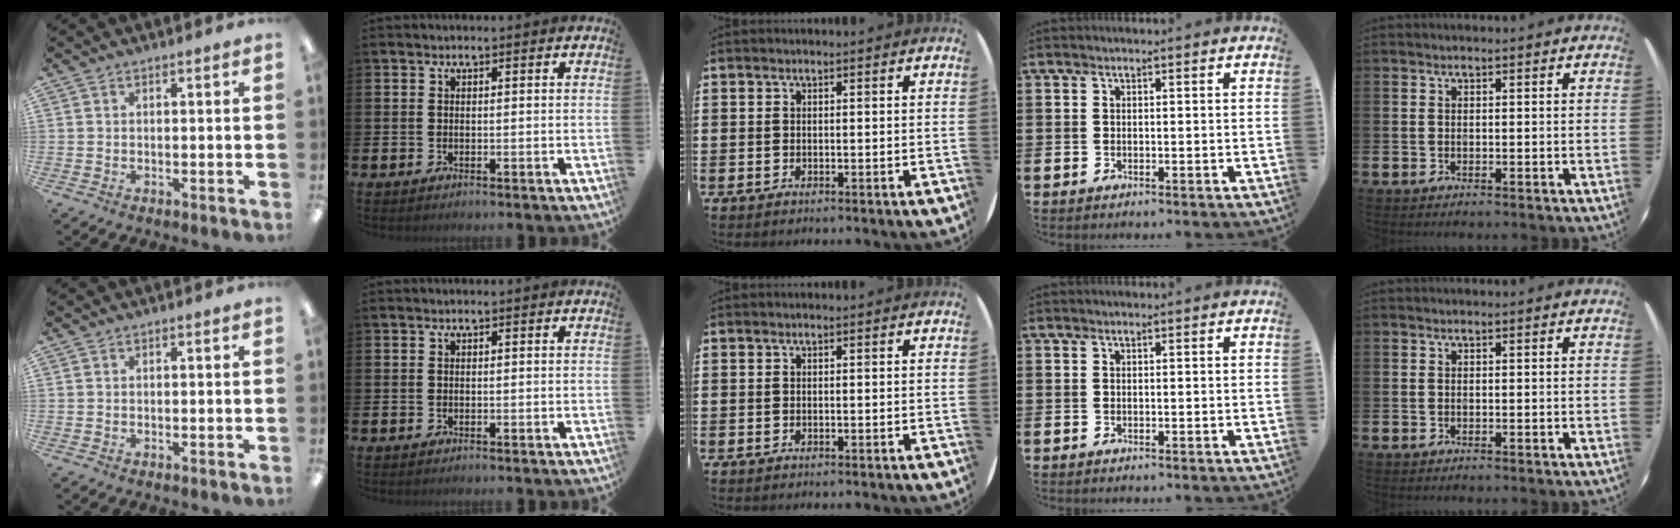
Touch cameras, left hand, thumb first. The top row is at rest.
{}